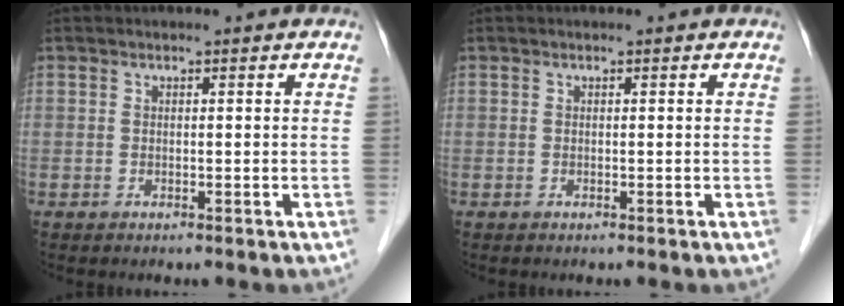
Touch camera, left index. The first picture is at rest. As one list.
[{"total": 0.0}]